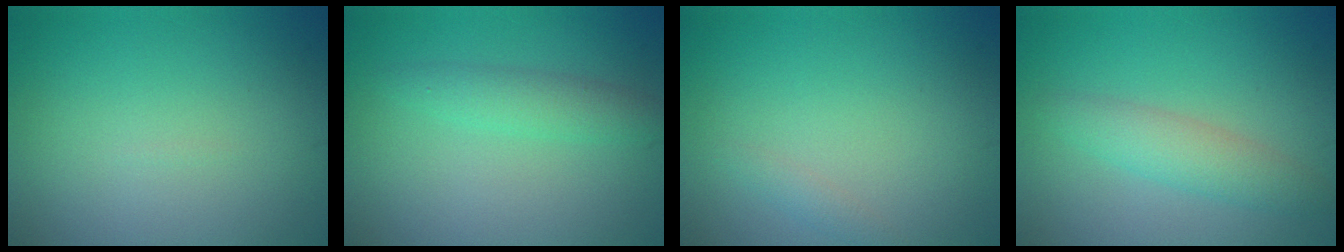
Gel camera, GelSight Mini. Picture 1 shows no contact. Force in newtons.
{"total": 2.3, "press": 2.3, "slide": 0.1}
{"total": 0.8, "press": 0.8, "slide": 0.1}
{"total": 2.9, "press": 2.9, "slide": 0.1}